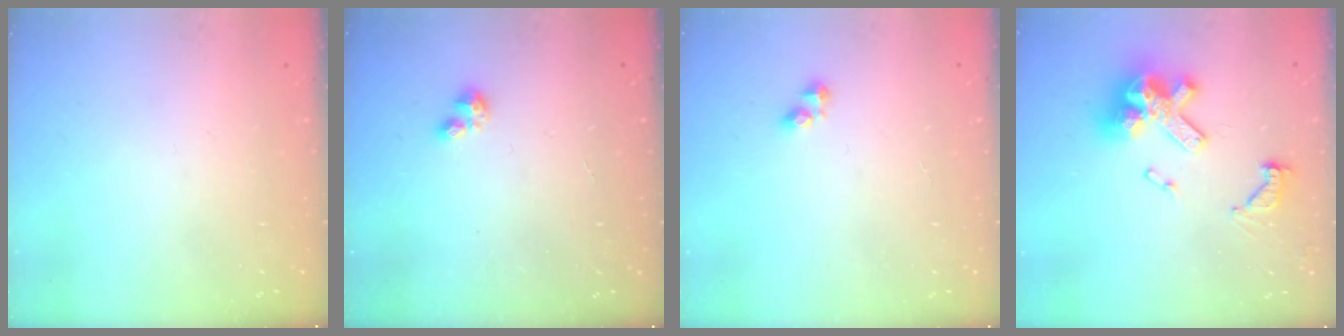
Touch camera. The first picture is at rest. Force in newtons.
{"total": 1.3, "press": 1.2, "slide": 0.3}
{"total": 3.2, "press": 3.2, "slide": 0.4}
{"total": 15.7, "press": 15.7, "slide": 1.5}